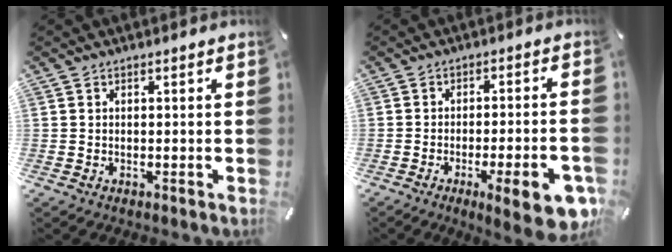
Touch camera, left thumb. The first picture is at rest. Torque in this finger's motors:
{"motor_torque": [0.28, 0.92, 0.54, 0.39, 0.16]}